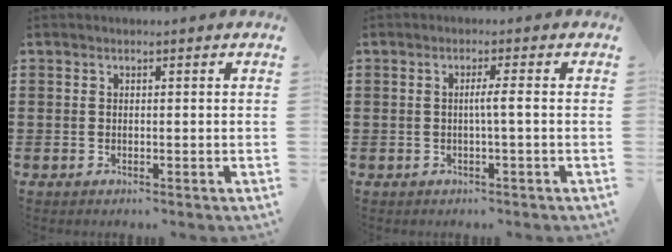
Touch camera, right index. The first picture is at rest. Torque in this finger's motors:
{"motor_torque": [0.50, -0.26, 0.23, 0.06]}